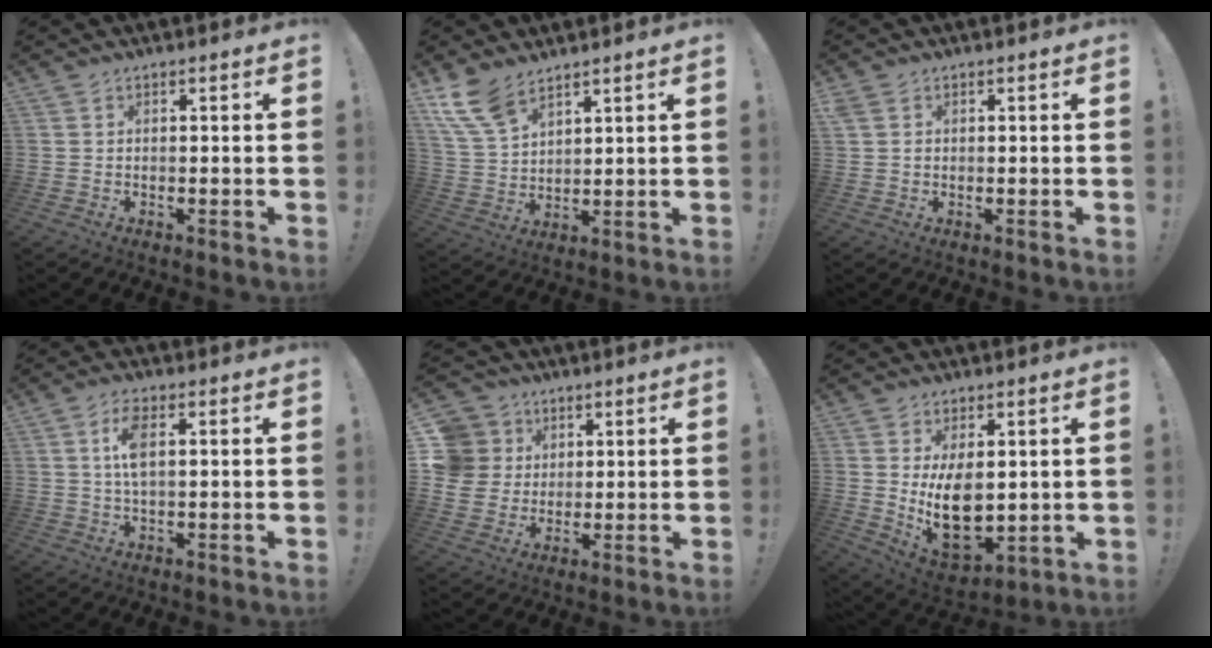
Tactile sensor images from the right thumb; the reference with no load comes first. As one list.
[{"total": 10.1, "force": [7.5, 4.5, 5.0], "torque": [-0.107, -0.032, 0.149]}, {"total": 1.3, "force": [0.4, 1.1, 0.5], "torque": [-0.010, 0.003, 0.007]}, {"total": 6.4, "force": [1.2, 2.7, 5.7], "torque": [-0.105, 0.001, 0.017]}, {"total": 12.1, "force": [3.2, 10.9, 4.1], "torque": [-0.075, -0.005, 0.069]}, {"total": 14.7, "force": [1.1, 8.9, 11.6], "torque": [-0.207, -0.031, 0.030]}]